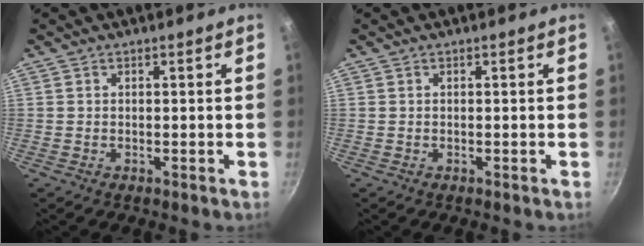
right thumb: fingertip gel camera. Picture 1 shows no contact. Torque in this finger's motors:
{"motor_torque": [0.00, 0.00, 0.00, 0.00, 0.00]}